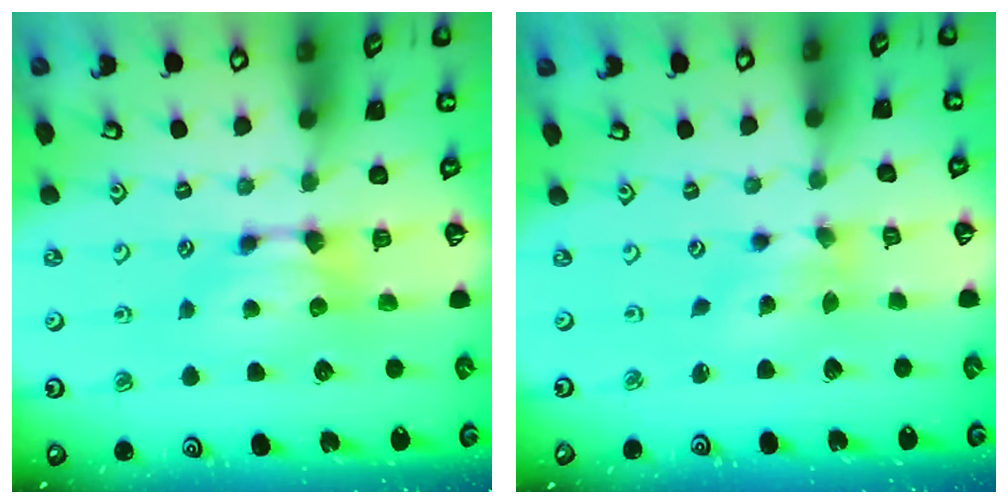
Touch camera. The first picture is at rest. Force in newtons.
{"total": 1.7, "press": 1.0, "slide": 1.4}